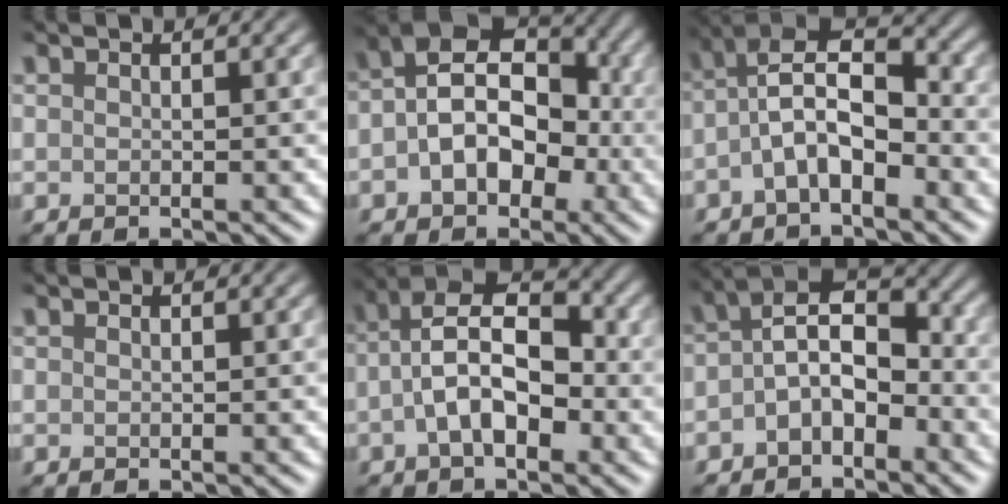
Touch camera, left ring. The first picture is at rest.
{"total": 8.9, "force": [-0.8, 6.0, 6.4], "torque": [-0.074, 0.023, -0.029]}
{"total": 5.9, "force": [-2.0, 2.8, 4.9], "torque": [-0.093, 0.018, -0.042]}
{"total": 0.0}
{"total": 7.3, "force": [-1.7, 4.0, 5.9], "torque": [-0.108, 0.018, -0.039]}
{"total": 4.5, "force": [-1.3, 2.5, 3.5], "torque": [-0.058, 0.019, -0.034]}